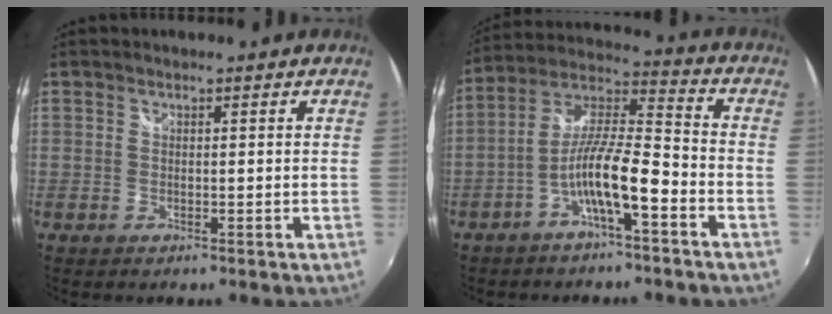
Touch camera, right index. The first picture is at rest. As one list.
[{"total": 10.7, "force": [-5.1, 1.7, 9.3], "torque": [-0.190, 0.013, -0.092]}]